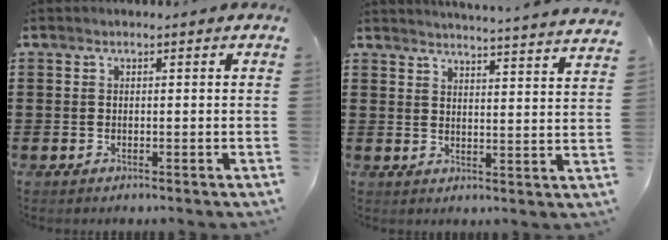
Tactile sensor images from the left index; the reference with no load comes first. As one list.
[{"total": 4.1, "force": [3.9, -1.0, 0.4], "torque": [-0.017, -0.036, 0.063]}]